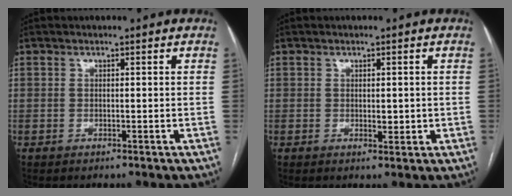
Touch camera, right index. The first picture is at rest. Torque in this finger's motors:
{"motor_torque": [0.03, 0.06, 0.03, 0.02]}